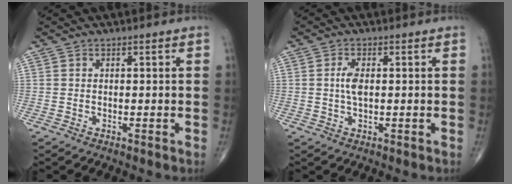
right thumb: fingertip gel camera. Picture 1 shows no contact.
{"total": 3.2, "force": [0.3, 1.4, 2.9], "torque": [-0.059, 0.001, 0.002]}